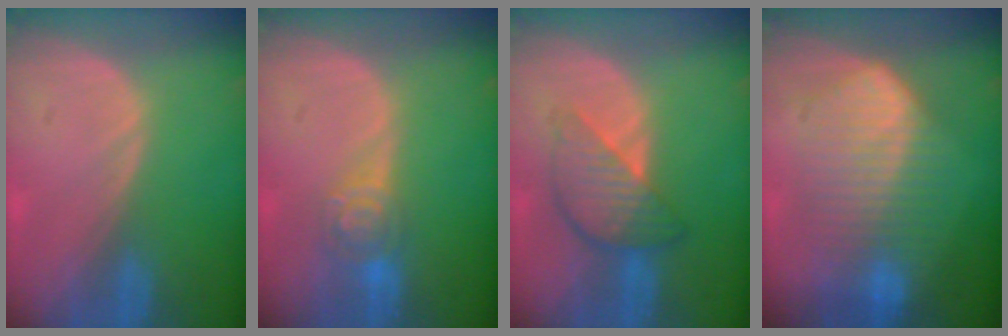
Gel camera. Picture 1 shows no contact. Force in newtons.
{"total": 4.5, "press": 4.2, "slide": 1.6}
{"total": 6.2, "press": 6.2, "slide": 0.3}
{"total": 9.5, "press": 9.5, "slide": 0.3}